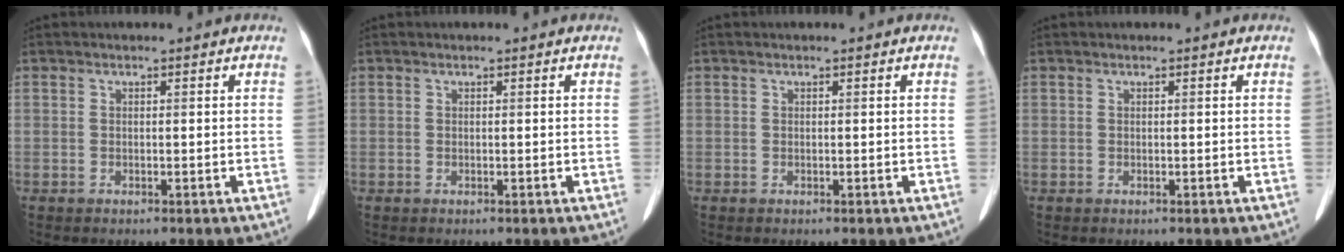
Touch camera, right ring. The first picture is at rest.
{"total": 0.0}
{"total": 0.0}
{"total": 0.0}